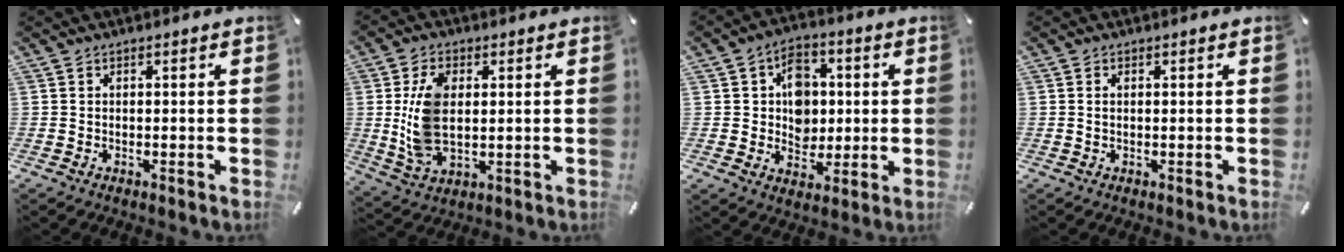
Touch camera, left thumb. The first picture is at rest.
{"total": 10.8, "force": [1.6, 6.8, 8.3], "torque": [-0.189, -0.003, 0.026]}
{"total": 9.5, "force": [1.0, 8.4, 4.4], "torque": [-0.054, 0.006, 0.018]}
{"total": 1.0, "force": [0.0, 0.4, 0.9], "torque": [-0.018, 0.001, -0.001]}